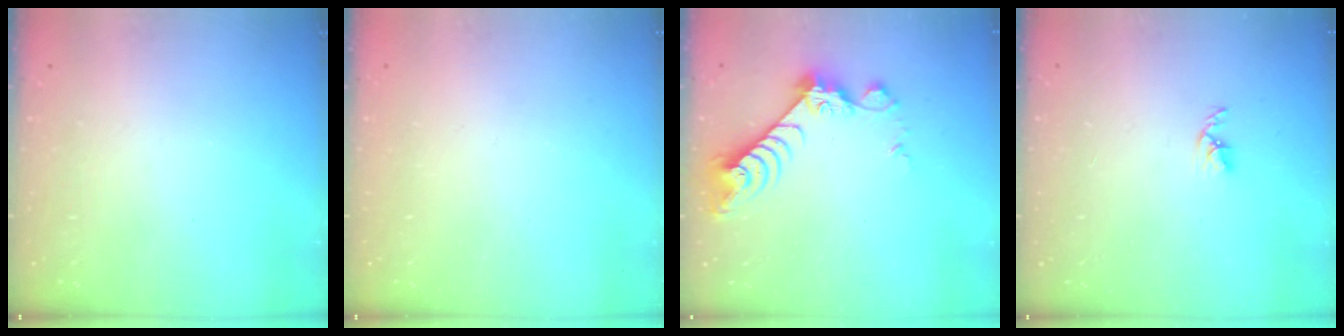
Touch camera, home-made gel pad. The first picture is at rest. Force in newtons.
{"total": 0.0}
{"total": 8.3, "press": 8.3, "slide": 0.6}
{"total": 2.5, "press": 2.5, "slide": 0.4}